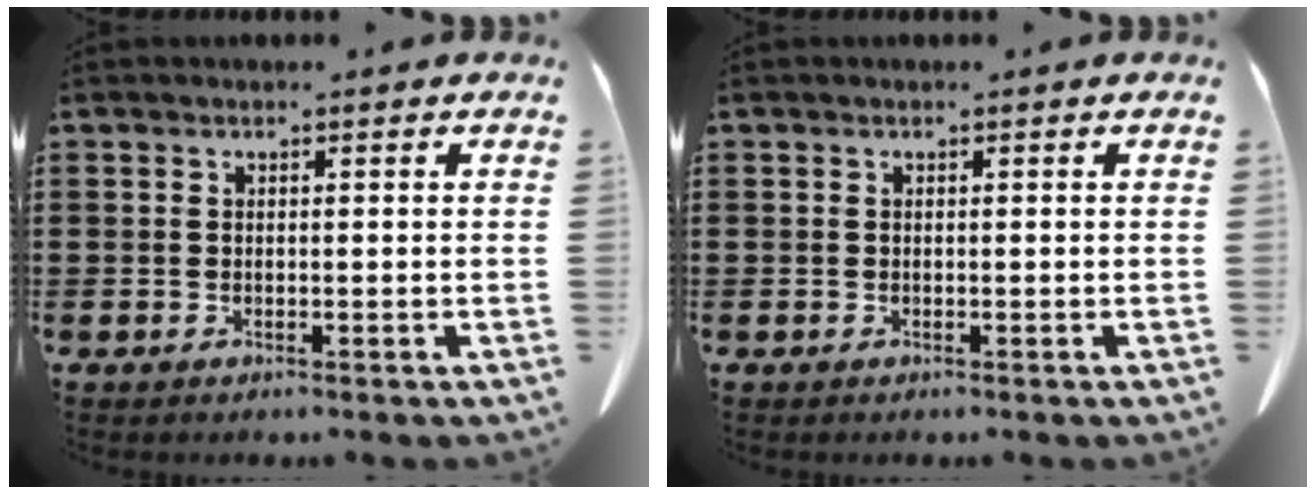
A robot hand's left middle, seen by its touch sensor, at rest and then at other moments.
{"total": 0.0}